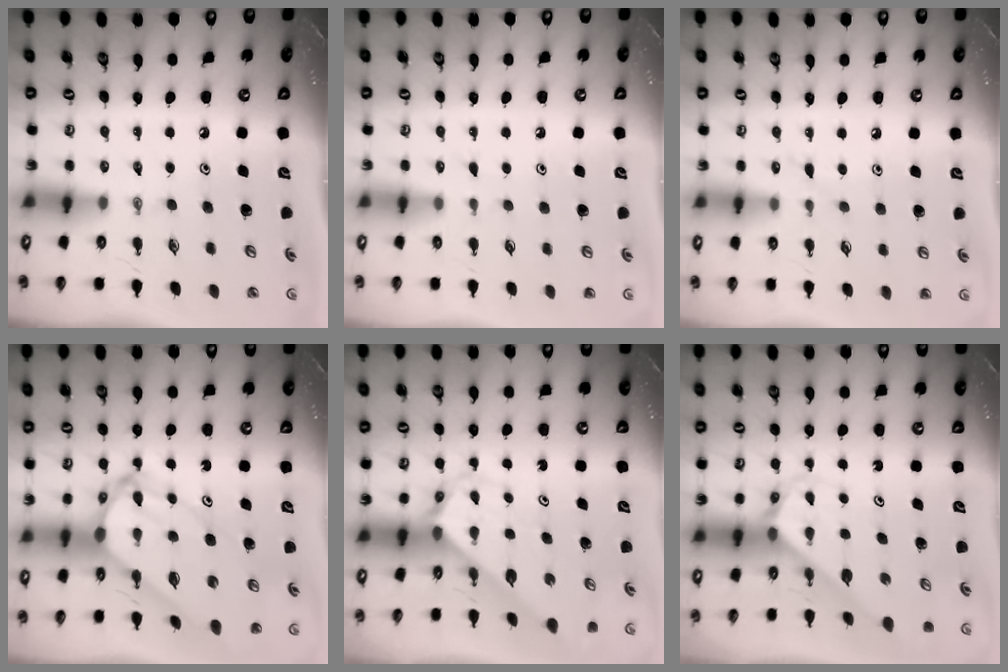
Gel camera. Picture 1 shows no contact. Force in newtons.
{"total": 5.6, "press": 5.5, "slide": 0.7}
{"total": 6.5, "press": 6.5, "slide": 0.6}
{"total": 10.3, "press": 10.2, "slide": 1.0}
{"total": 2.9, "press": 2.9, "slide": 0.2}
{"total": 2.6, "press": 2.6, "slide": 0.2}